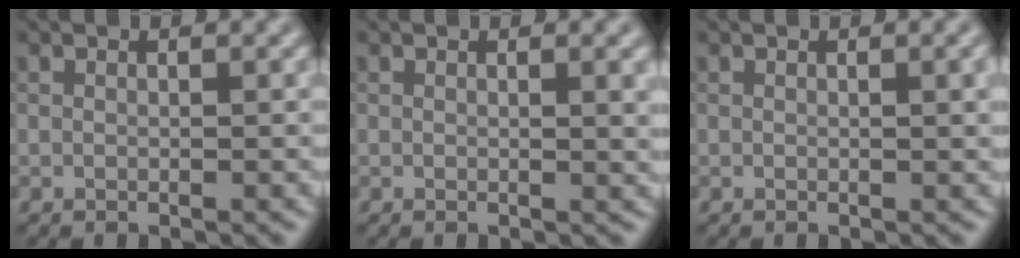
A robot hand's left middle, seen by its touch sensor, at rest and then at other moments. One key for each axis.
{"total": 2.0, "fx": 0.5, "fy": 0.6, "fz": 1.8, "tx": -0.016, "ty": 0.003, "tz": 0.005}
{"total": 1.9, "fx": 0.5, "fy": 0.5, "fz": 1.8, "tx": -0.019, "ty": 0.004, "tz": 0.004}